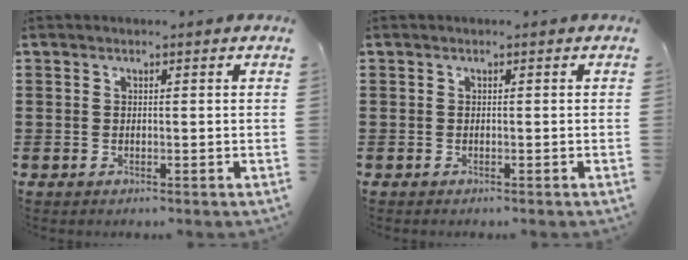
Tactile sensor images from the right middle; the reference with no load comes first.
{"total": 0.0}